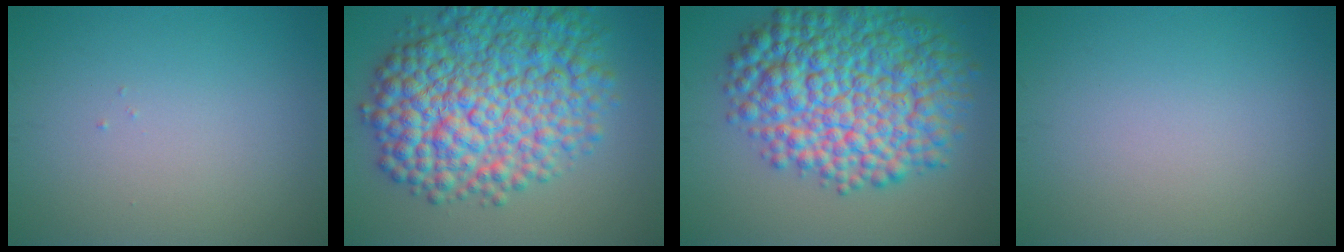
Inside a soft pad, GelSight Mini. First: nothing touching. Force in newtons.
{"total": 12.1, "press": 12.1, "slide": 0.2}
{"total": 12.3, "press": 12.3, "slide": 0.1}
{"total": 0.0}